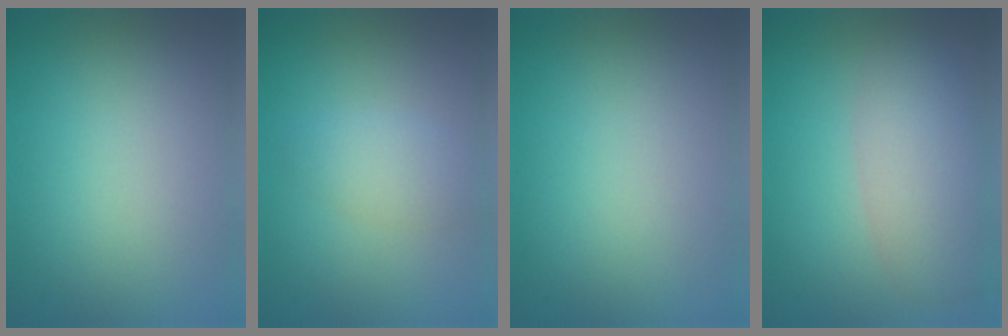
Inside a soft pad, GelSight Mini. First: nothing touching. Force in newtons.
{"total": 2.1, "press": 2.1, "slide": 0.1}
{"total": 0.0}
{"total": 5.7, "press": 5.7, "slide": 0.2}